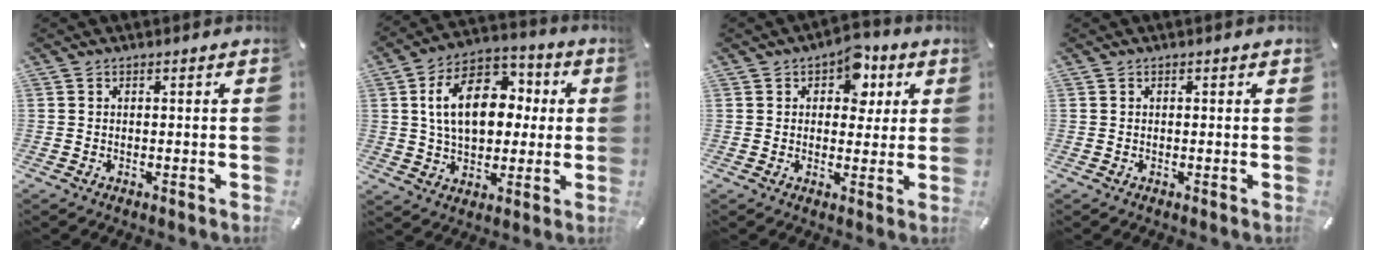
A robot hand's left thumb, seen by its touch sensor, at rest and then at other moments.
{"total": 16.8, "force": [2.7, 11.6, 11.7], "torque": [-0.208, 0.007, 0.048]}
{"total": 8.6, "force": [3.3, 6.1, 5.0], "torque": [-0.056, -0.005, 0.052]}
{"total": 0.0}